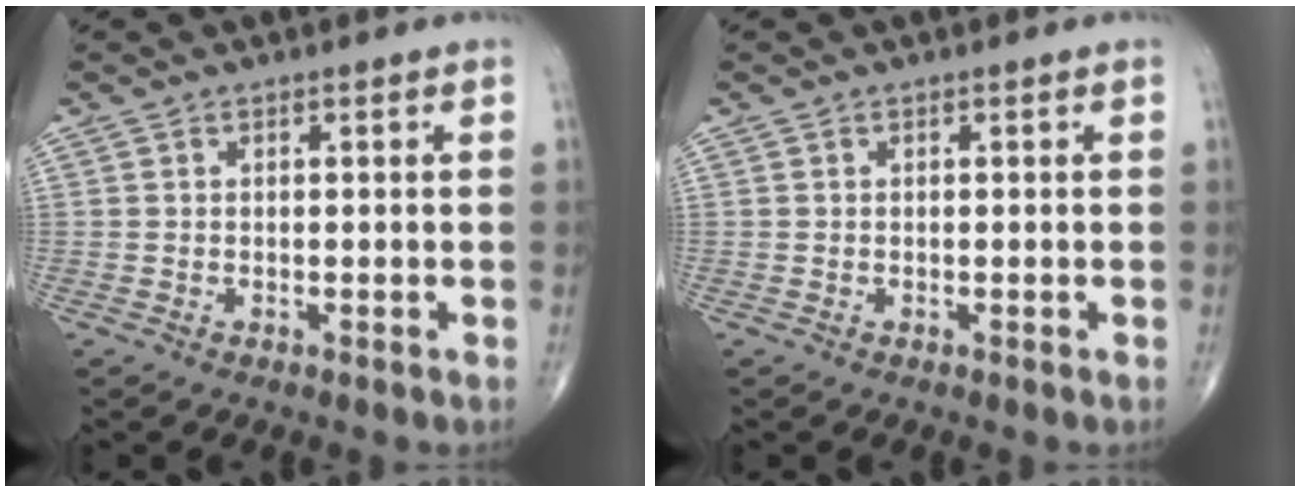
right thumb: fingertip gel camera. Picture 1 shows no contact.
{"total": 0.0}